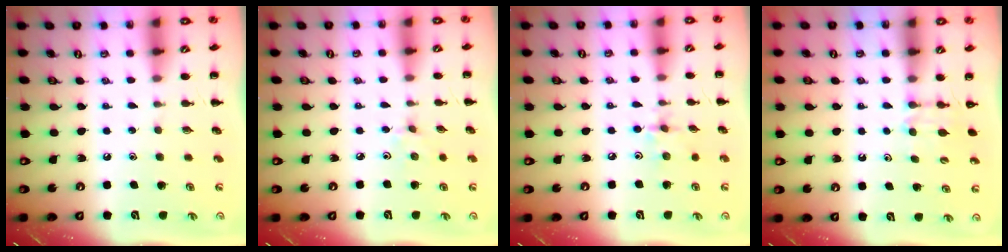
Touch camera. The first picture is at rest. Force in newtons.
{"total": 2.4, "press": 2.2, "slide": 0.8}
{"total": 2.7, "press": 2.7, "slide": 0.5}
{"total": 5.0, "press": 4.7, "slide": 1.6}